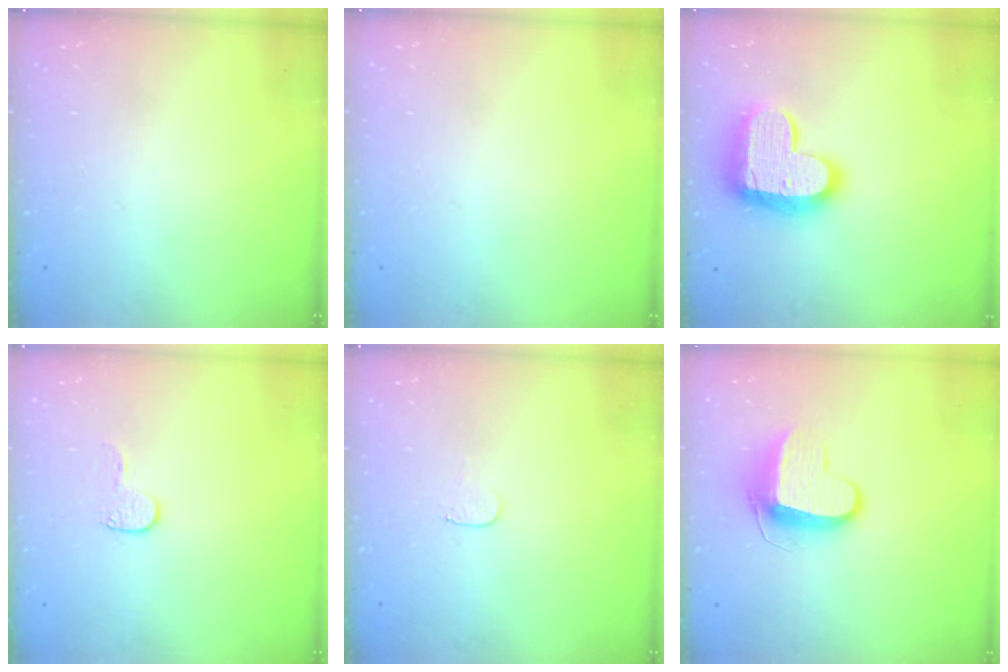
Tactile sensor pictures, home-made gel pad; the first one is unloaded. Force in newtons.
{"total": 0.0}
{"total": 18.0, "press": 18.0, "slide": 1.3}
{"total": 4.7, "press": 4.7, "slide": 0.5}
{"total": 3.4, "press": 3.4, "slide": 0.4}
{"total": 11.2, "press": 11.2, "slide": 0.8}